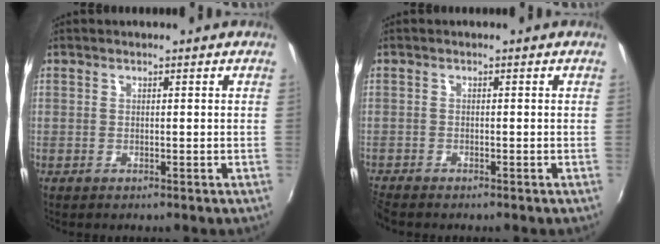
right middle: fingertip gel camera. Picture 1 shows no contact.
{"total": 2.3, "force": [-2.2, 0.2, 0.6], "torque": [-0.019, -0.014, -0.046]}